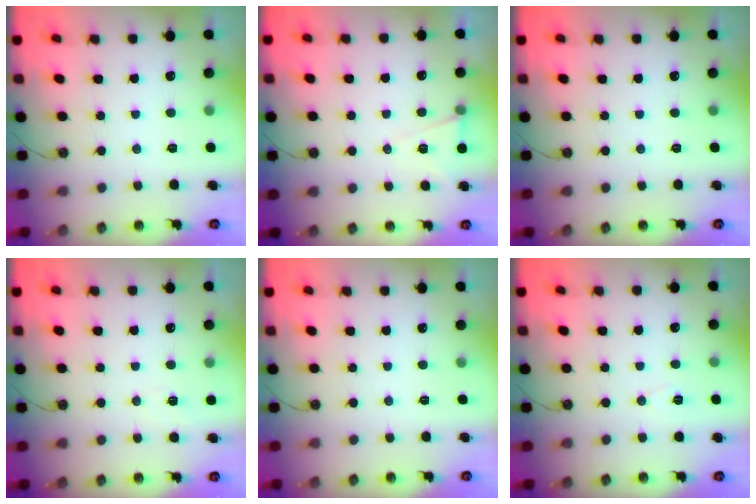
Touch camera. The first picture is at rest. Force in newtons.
{"total": 6.3, "press": 4.4, "slide": 4.6}
{"total": 0.0}
{"total": 5.0, "press": 4.9, "slide": 0.9}
{"total": 0.0}
{"total": 5.9, "press": 3.8, "slide": 4.5}